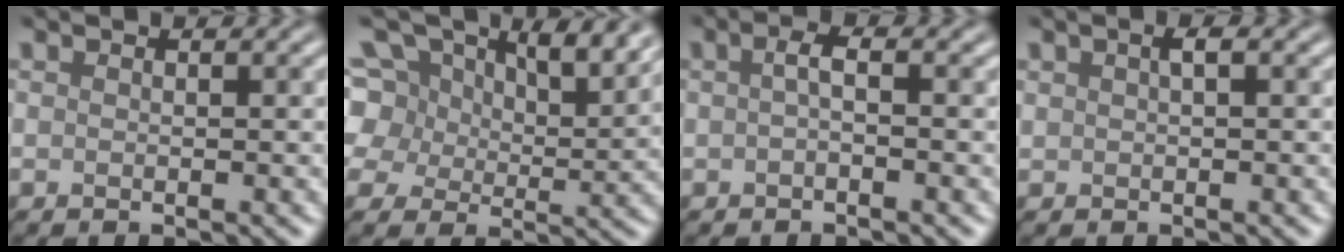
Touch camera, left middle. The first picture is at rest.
{"total": 12.7, "force": [7.6, 7.8, 6.6], "torque": [-0.140, 0.023, 0.118]}
{"total": 1.3, "force": [-0.1, 0.3, 1.2], "torque": [-0.026, 0.001, -0.002]}
{"total": 1.0, "force": [0.5, 0.4, 0.7], "torque": [-0.019, 0.006, 0.011]}